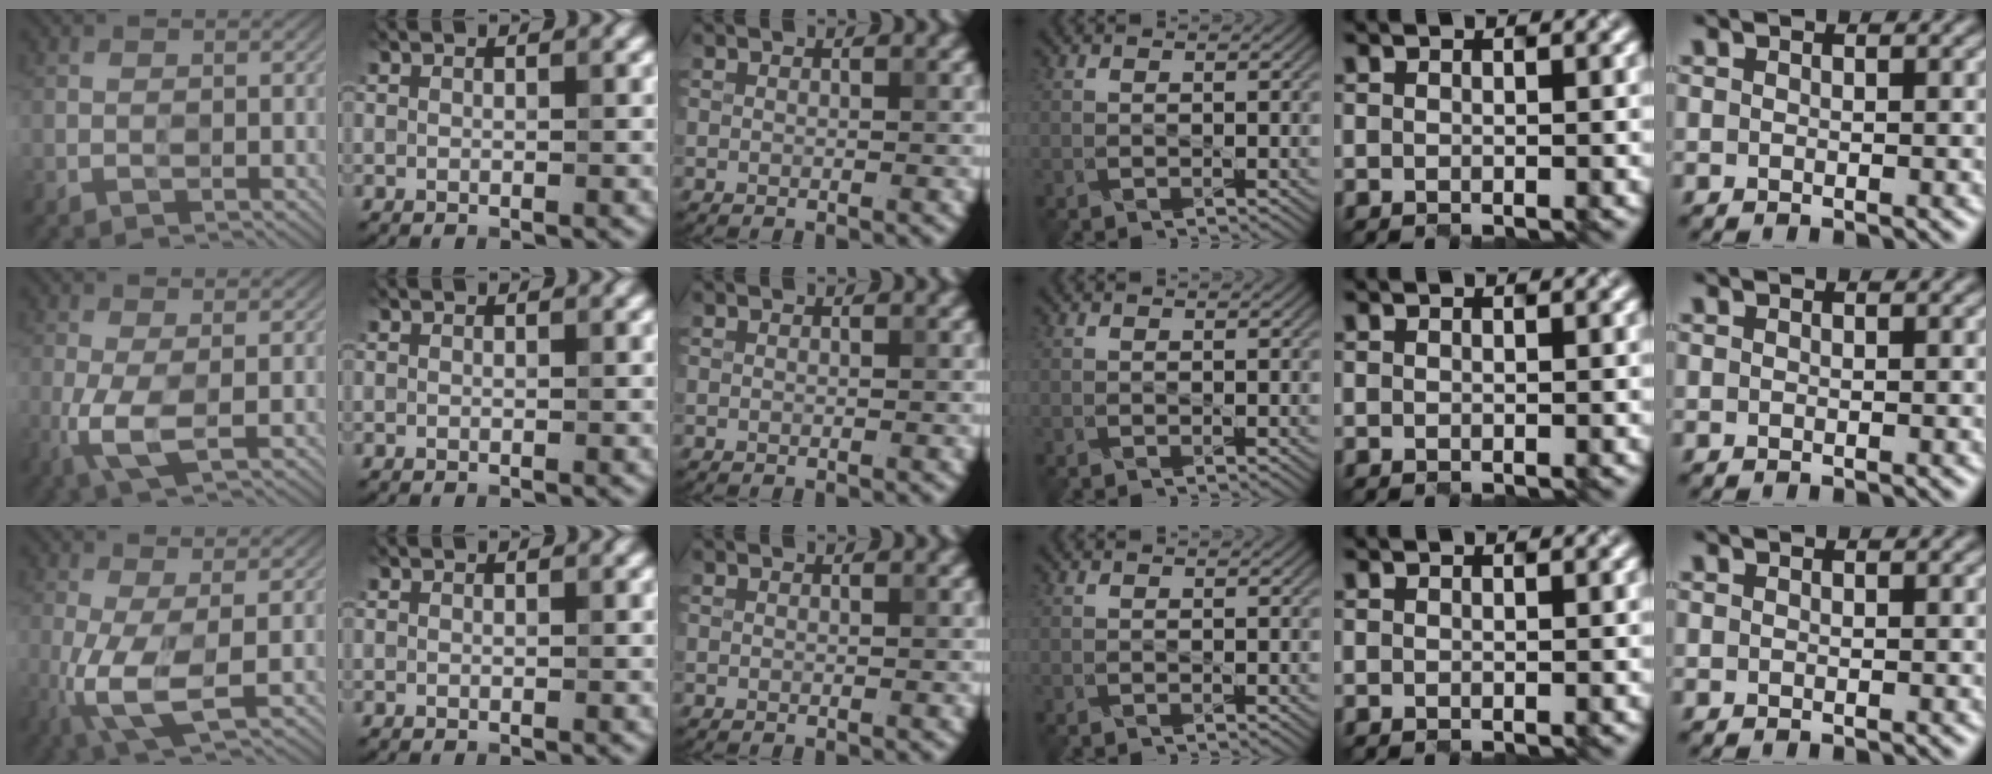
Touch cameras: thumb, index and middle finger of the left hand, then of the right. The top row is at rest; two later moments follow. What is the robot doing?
{"motion": "open", "object": "sandwich press"}